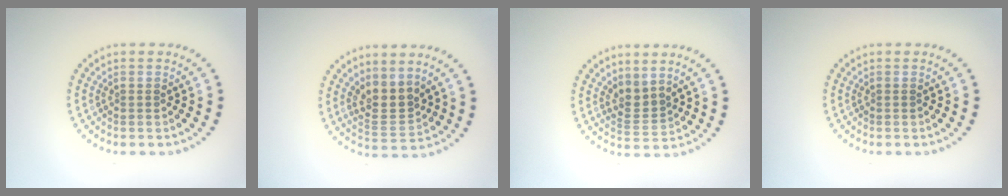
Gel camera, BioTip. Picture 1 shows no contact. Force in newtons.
{"total": 2.9, "press": 2.5, "slide": 1.5}
{"total": 2.2, "press": 1.6, "slide": 1.6}
{"total": 0.0}